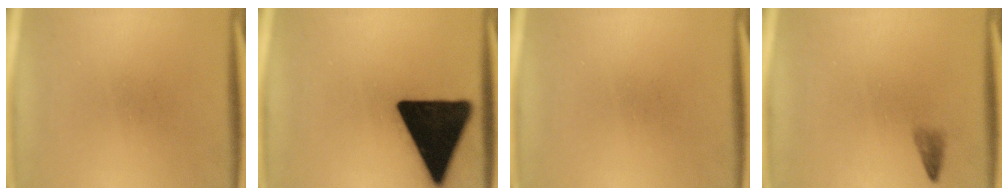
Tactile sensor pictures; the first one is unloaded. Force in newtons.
{"total": 19.8}
{"total": 0.0}
{"total": 1.2}